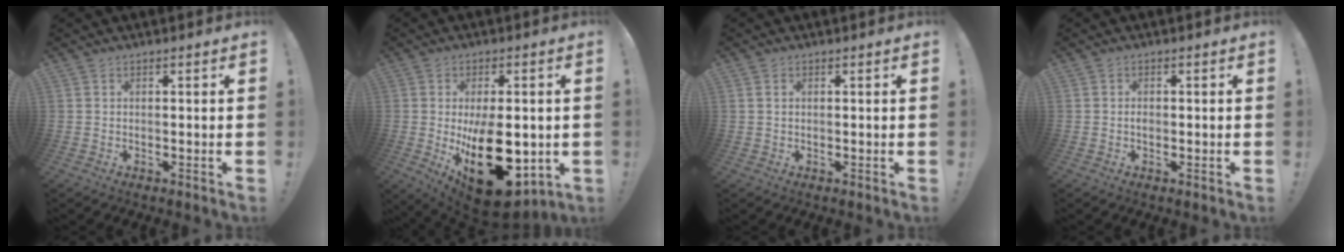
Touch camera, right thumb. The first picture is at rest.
{"total": 23.0, "force": [-3.6, 12.4, 19.0], "torque": [-0.278, -0.003, -0.032]}
{"total": 0.9, "force": [0.4, 0.7, 0.5], "torque": [-0.017, 0.005, 0.009]}
{"total": 0.9, "force": [-0.4, 0.5, 0.7], "torque": [-0.016, 0.003, -0.008]}